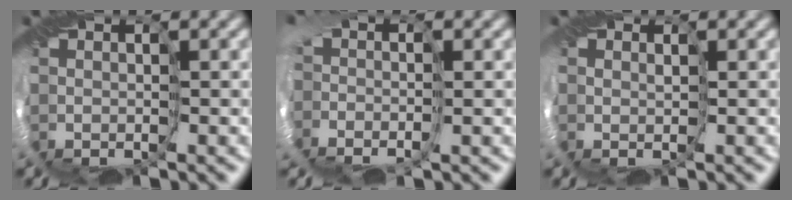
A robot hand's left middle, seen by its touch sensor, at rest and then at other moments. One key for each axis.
{"total": 2.8, "fx": -0.9, "fy": 1.9, "fz": 1.9, "tx": -0.026, "ty": 0.005, "tz": -0.020}
{"total": 0.8, "fx": 0.3, "fy": 0.7, "fz": 0.3, "tx": -0.001, "ty": 0.000, "tz": 0.004}